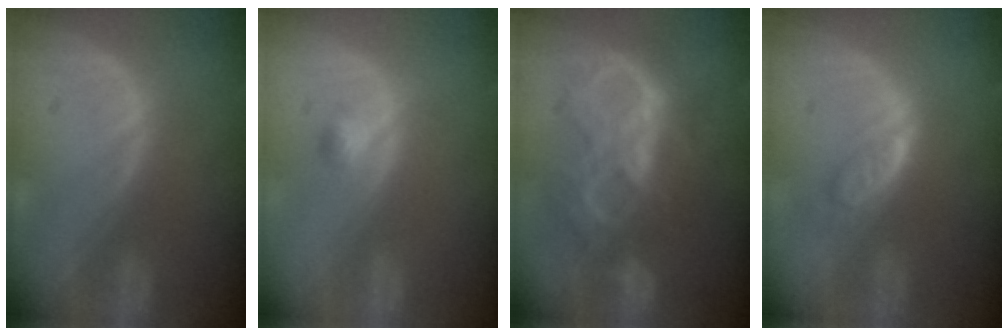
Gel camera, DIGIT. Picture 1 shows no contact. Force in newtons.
{"total": 2.0, "press": 1.8, "slide": 0.8}
{"total": 10.0, "press": 9.9, "slide": 1.0}
{"total": 4.8, "press": 4.5, "slide": 1.5}